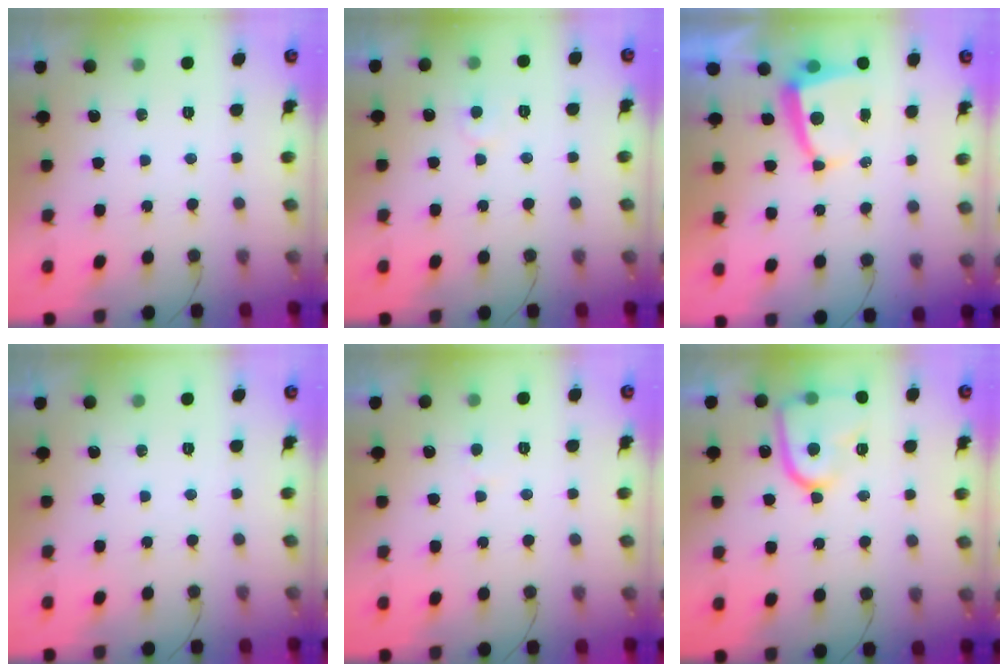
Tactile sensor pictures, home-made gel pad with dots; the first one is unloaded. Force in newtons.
{"total": 3.9, "press": 3.9, "slide": 0.3}
{"total": 5.3, "press": 5.2, "slide": 0.7}
{"total": 0.0}
{"total": 2.7, "press": 2.7, "slide": 0.2}
{"total": 14.5, "press": 14.4, "slide": 1.4}